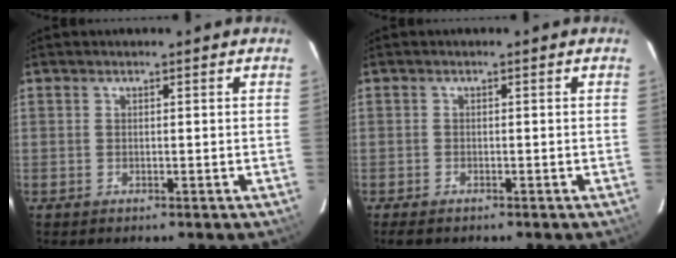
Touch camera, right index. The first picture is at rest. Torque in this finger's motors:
{"motor_torque": [0.17, -0.14, 0.07, 0.01]}